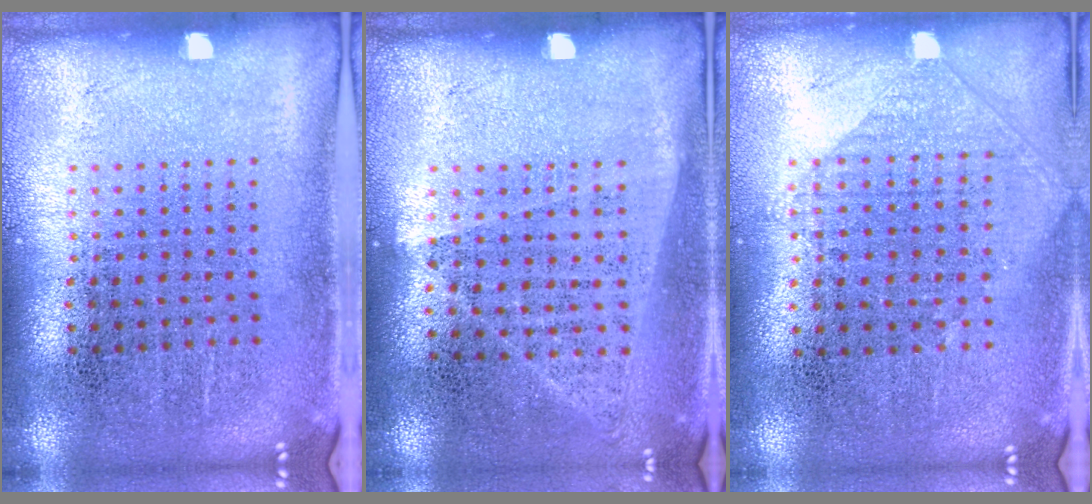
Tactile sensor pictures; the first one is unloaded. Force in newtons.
{"total": 1.0, "press": 0.9, "slide": 0.5}
{"total": 0.9, "press": 0.9, "slide": 0.3}